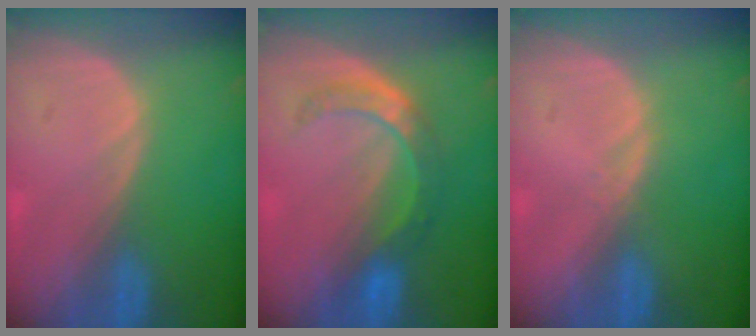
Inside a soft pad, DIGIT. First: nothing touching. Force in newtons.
{"total": 5.6, "press": 5.5, "slide": 0.7}
{"total": 0.8, "press": 0.6, "slide": 0.5}